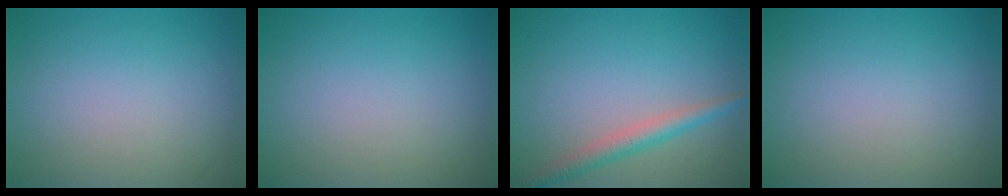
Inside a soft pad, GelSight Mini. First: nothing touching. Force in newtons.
{"total": 0.0}
{"total": 2.5, "press": 2.5, "slide": 0.1}
{"total": 0.0}